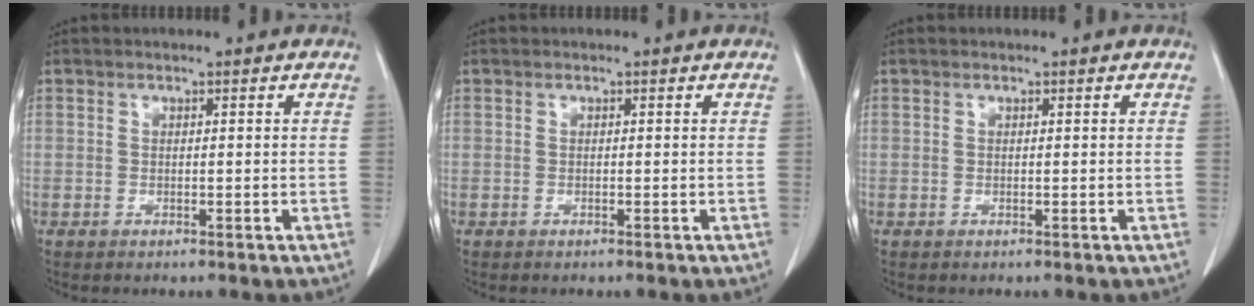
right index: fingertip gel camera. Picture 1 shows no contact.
{"total": 0.0}
{"total": 0.0}